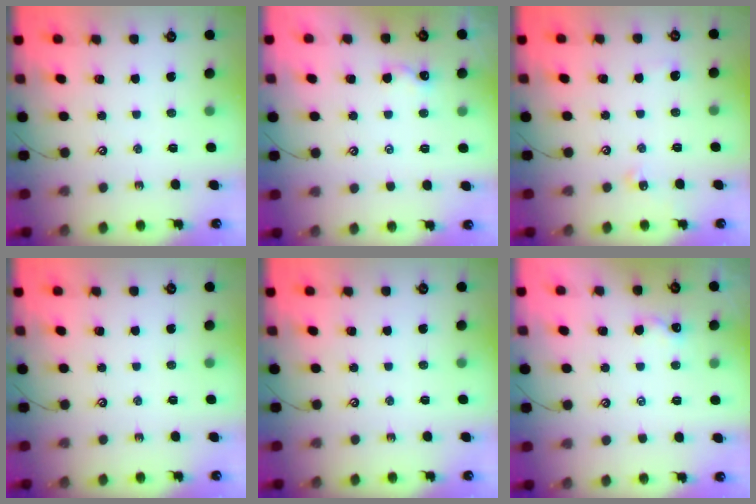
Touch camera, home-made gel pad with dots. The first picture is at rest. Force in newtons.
{"total": 2.3, "press": 2.2, "slide": 0.3}
{"total": 4.8, "press": 4.7, "slide": 0.7}
{"total": 0.0}
{"total": 0.0}
{"total": 2.3, "press": 2.2, "slide": 0.3}